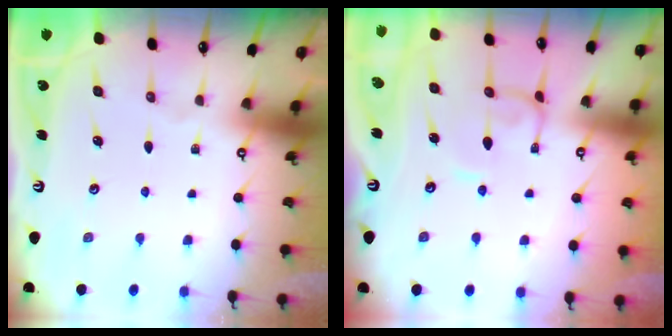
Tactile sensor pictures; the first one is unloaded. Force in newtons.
{"total": 0.9, "press": 0.9, "slide": 0.4}